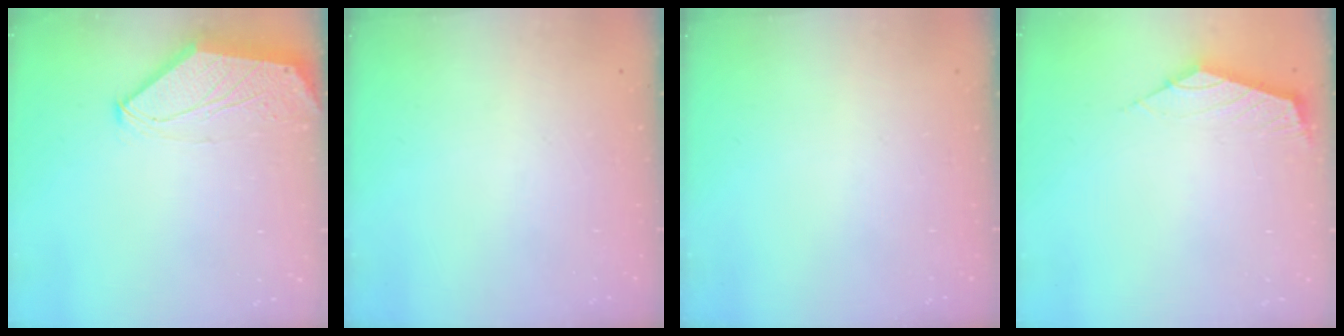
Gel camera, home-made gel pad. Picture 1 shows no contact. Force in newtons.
{"total": 0.0}
{"total": 0.0}
{"total": 2.2, "press": 2.2, "slide": 0.5}